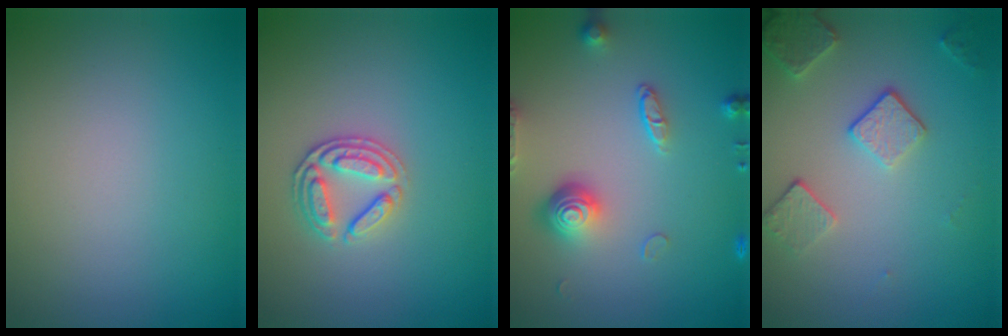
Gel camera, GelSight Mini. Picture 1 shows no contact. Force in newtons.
{"total": 2.6, "press": 2.5, "slide": 0.8}
{"total": 4.2, "press": 3.1, "slide": 2.9}
{"total": 3.6, "press": 2.9, "slide": 2.2}